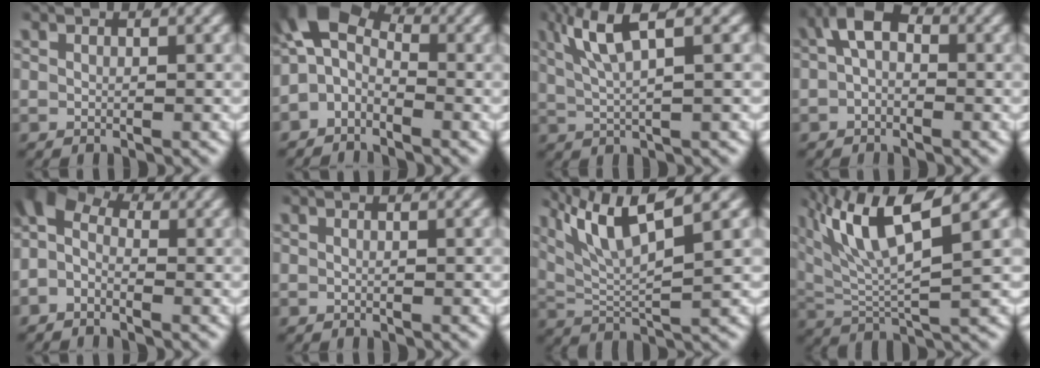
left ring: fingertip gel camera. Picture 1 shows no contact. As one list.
[{"total": 10.1, "force": [1.8, 8.4, 5.2], "torque": [-0.106, -0.006, 0.007]}, {"total": 4.9, "force": [2.4, 0.9, 4.1], "torque": [-0.080, 0.005, 0.046]}, {"total": 4.8, "force": [1.1, 3.1, 3.5], "torque": [-0.055, -0.007, 0.011]}, {"total": 6.9, "force": [1.4, 5.5, 3.8], "torque": [-0.079, -0.003, 0.009]}, {"total": 0.0}, {"total": 6.3, "force": [3.5, 2.4, 4.6], "torque": [-0.099, 0.003, 0.064]}, {"total": 8.3, "force": [3.9, 3.5, 6.4], "torque": [-0.133, 0.011, 0.065]}]